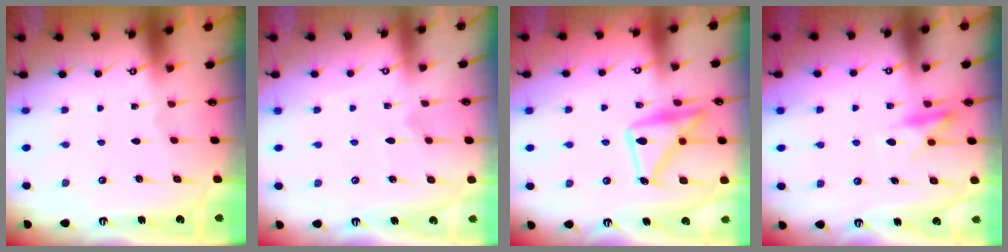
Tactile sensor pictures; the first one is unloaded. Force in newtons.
{"total": 7.1, "press": 7.1, "slide": 0.3}
{"total": 17.3, "press": 17.2, "slide": 1.2}
{"total": 10.5, "press": 10.4, "slide": 1.2}